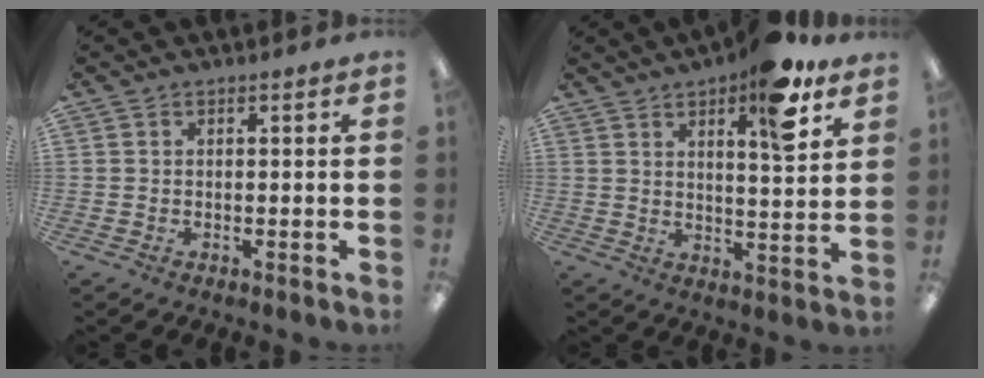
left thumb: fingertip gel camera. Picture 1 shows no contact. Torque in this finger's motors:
{"motor_torque": [2.00, 1.25, 1.73, -0.89, 0.35]}